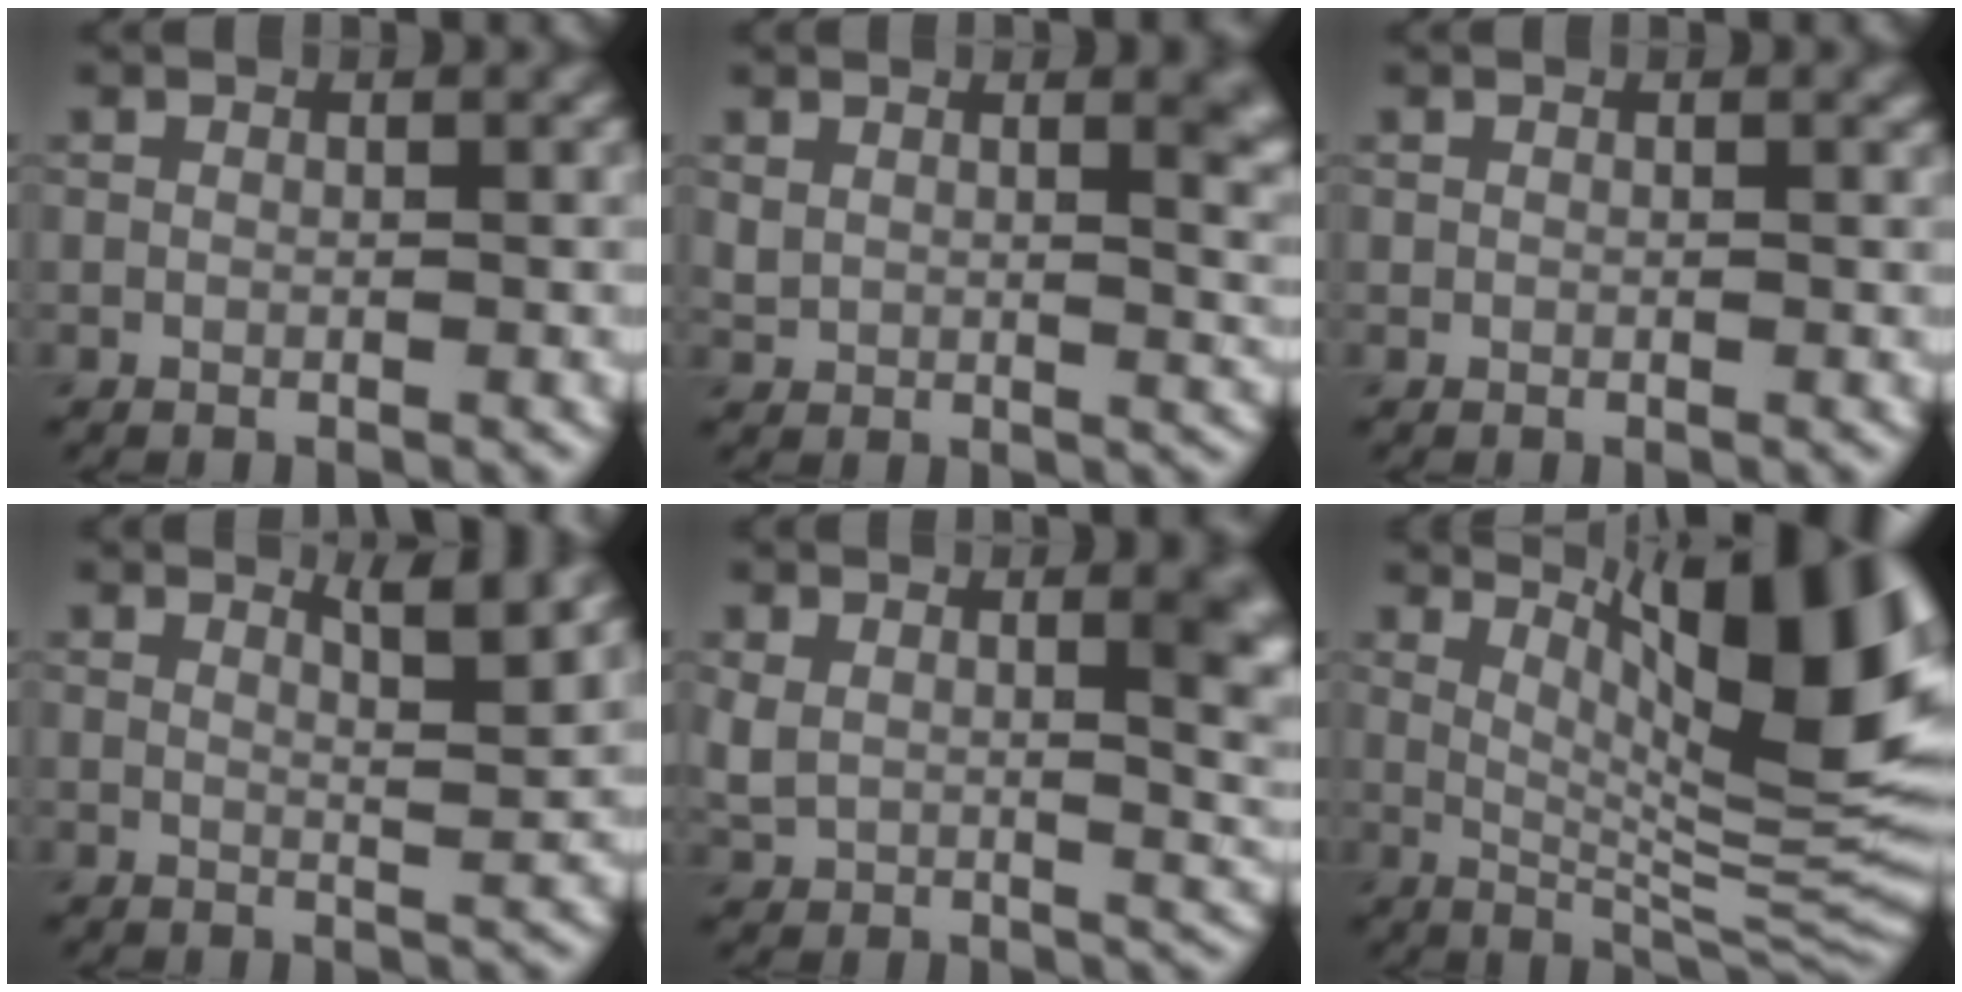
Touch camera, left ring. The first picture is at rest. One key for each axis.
{"total": 4.6, "fx": 2.7, "fy": 2.2, "fz": 3.0, "tx": -0.045, "ty": -0.007, "tz": 0.054}
{"total": 0.5, "fx": 0.4, "fy": 0.3, "fz": 0.1, "tx": -0.002, "ty": -0.002, "tz": 0.007}
{"total": 3.4, "fx": 2.4, "fy": 0.7, "fz": 2.3, "tx": -0.024, "ty": 0.001, "tz": 0.032}
{"total": 7.2, "fx": 2.5, "fy": 3.6, "fz": 5.7, "tx": -0.093, "ty": -0.018, "tz": 0.057}
{"total": 14.5, "fx": 6.0, "fy": 3.8, "fz": 12.6, "tx": -0.156, "ty": 0.002, "tz": 0.102}